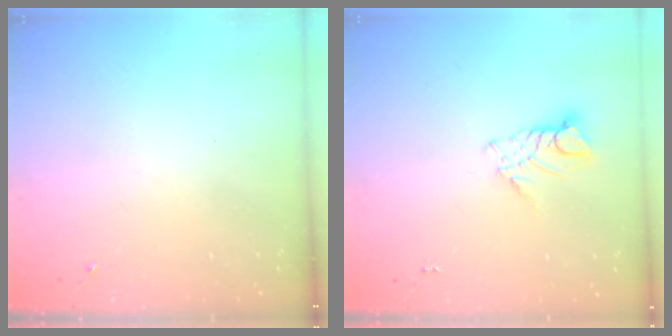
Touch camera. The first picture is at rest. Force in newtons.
{"total": 6.7, "press": 6.7, "slide": 0.5}